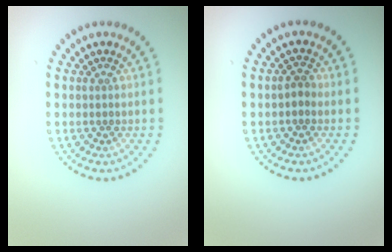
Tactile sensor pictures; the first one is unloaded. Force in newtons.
{"total": 1.3, "press": 1.2, "slide": 0.5}